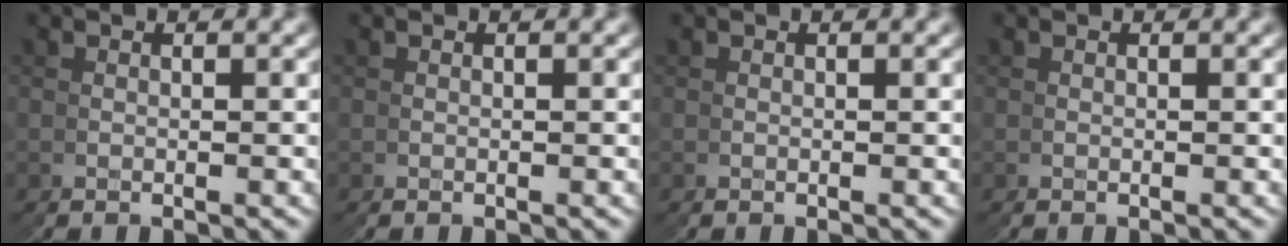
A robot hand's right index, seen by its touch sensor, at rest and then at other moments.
{"total": 0.0}
{"total": 0.0}
{"total": 0.0}